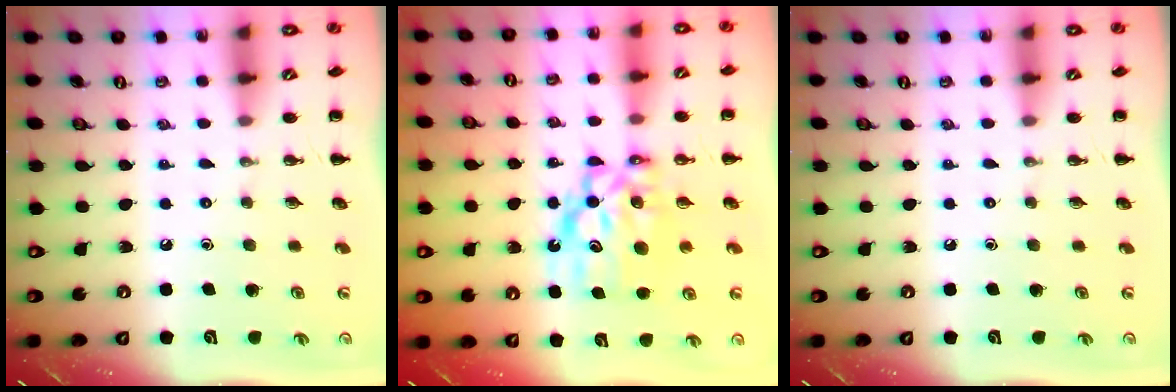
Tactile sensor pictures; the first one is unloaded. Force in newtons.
{"total": 9.0, "press": 8.7, "slide": 2.4}
{"total": 0.0}